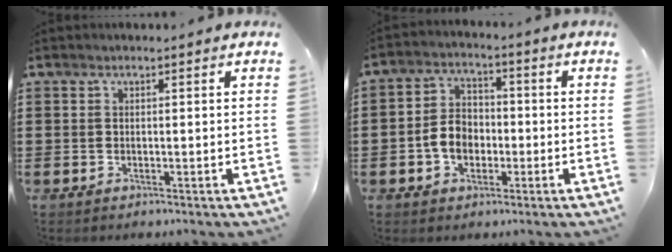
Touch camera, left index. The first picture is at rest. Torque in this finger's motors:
{"motor_torque": [1.51, 0.55, 0.66, 0.07]}